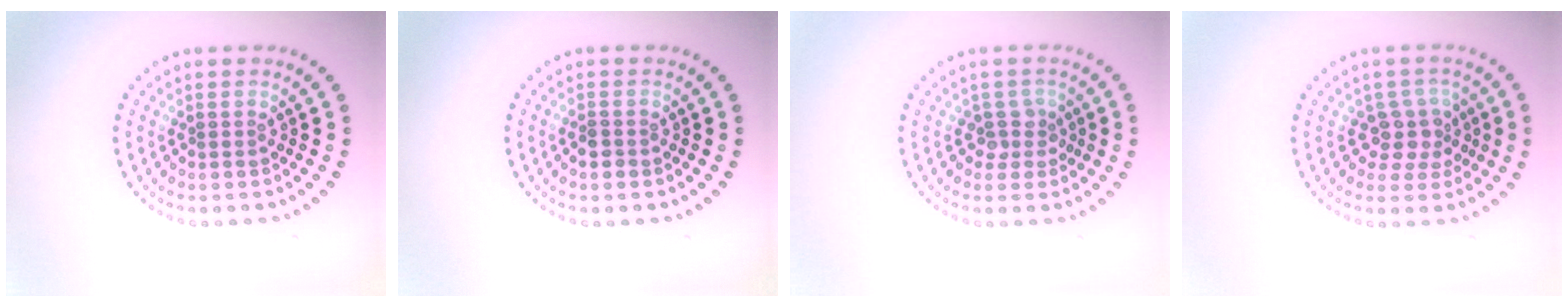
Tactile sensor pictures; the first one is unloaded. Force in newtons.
{"total": 1.3, "press": 1.1, "slide": 0.5}
{"total": 1.7, "press": 1.2, "slide": 1.2}
{"total": 2.9, "press": 2.4, "slide": 1.7}